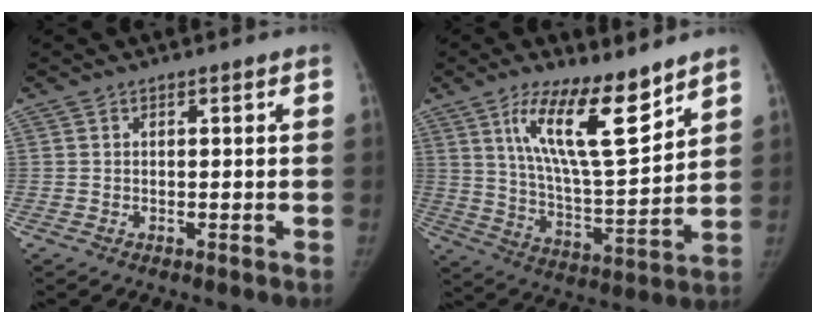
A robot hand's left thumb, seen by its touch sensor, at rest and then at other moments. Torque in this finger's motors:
{"motor_torque": [0.40, 0.40, 1.69, -1.08, 0.37]}